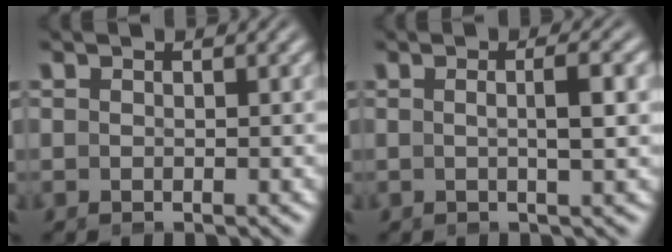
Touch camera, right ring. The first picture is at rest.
{"total": 2.3, "force": [0.3, -0.6, 2.2], "torque": [-0.039, -0.003, 0.006]}